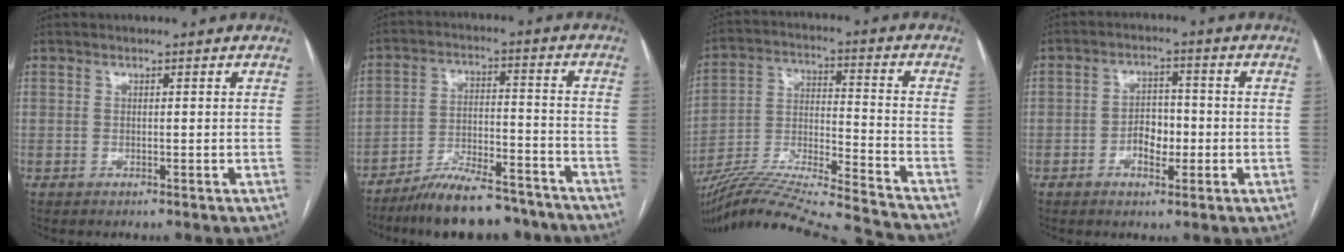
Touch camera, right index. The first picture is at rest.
{"total": 15.6, "force": [-13.2, 4.1, 7.1], "torque": [-0.111, 0.016, -0.209]}
{"total": 25.3, "force": [-23.3, 0.5, 9.9], "torque": [-0.182, -0.026, -0.371]}
{"total": 5.1, "force": [-1.6, 3.0, 3.8], "torque": [-0.066, 0.015, -0.024]}